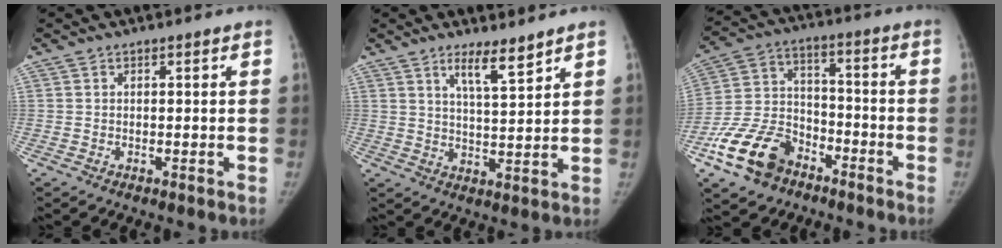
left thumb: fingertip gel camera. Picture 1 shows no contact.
{"total": 5.8, "force": [4.2, 0.9, 3.8], "torque": [-0.056, -0.037, 0.073]}
{"total": 14.6, "force": [-8.9, 9.5, 6.6], "torque": [-0.108, 0.058, -0.168]}